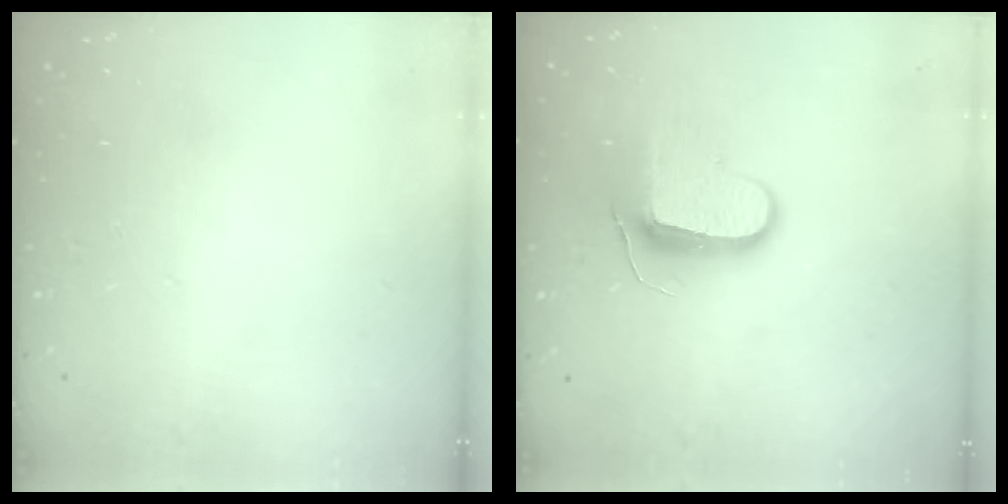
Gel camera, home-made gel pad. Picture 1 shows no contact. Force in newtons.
{"total": 9.2, "press": 9.2, "slide": 0.9}